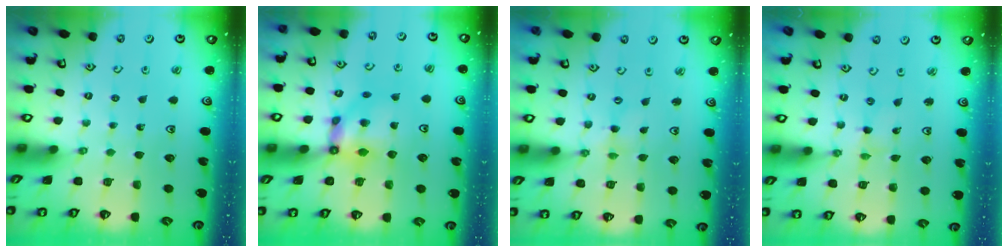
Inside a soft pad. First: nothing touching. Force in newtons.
{"total": 6.6, "press": 6.6, "slide": 0.7}
{"total": 2.0, "press": 2.0, "slide": 0.2}
{"total": 1.6, "press": 1.6, "slide": 0.2}